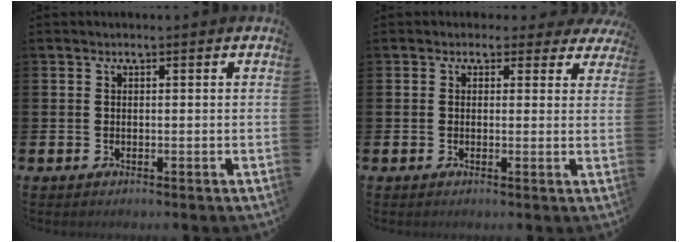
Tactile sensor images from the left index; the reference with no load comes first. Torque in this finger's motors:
{"motor_torque": [0.23, -0.31, 0.29, 0.02]}